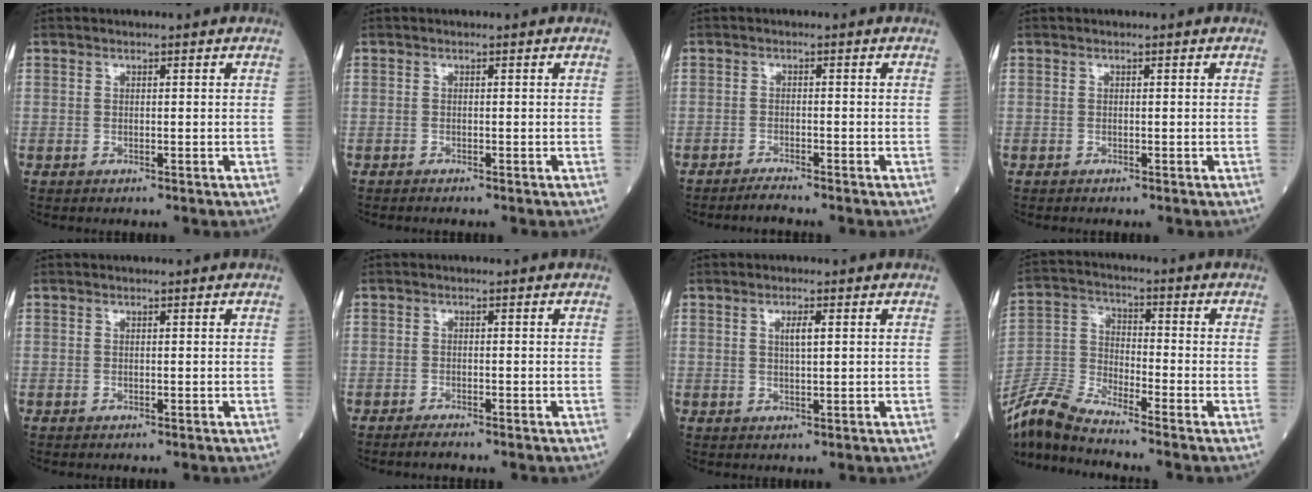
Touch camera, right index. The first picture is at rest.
{"total": 0.5, "force": [-0.5, -0.1, 0.1], "torque": [-0.003, -0.001, -0.013]}
{"total": 2.0, "force": [-2.0, -0.4, 0.4], "torque": [-0.012, -0.007, -0.038]}
{"total": 0.0}
{"total": 0.0}
{"total": 1.4, "force": [-1.3, -0.1, 0.5], "torque": [-0.015, -0.002, -0.026]}
{"total": 2.2, "force": [0.7, 0.0, 2.0], "torque": [-0.038, 0.000, 0.011]}
{"total": 8.3, "force": [-7.9, -0.1, 2.8], "torque": [-0.077, -0.010, -0.165]}